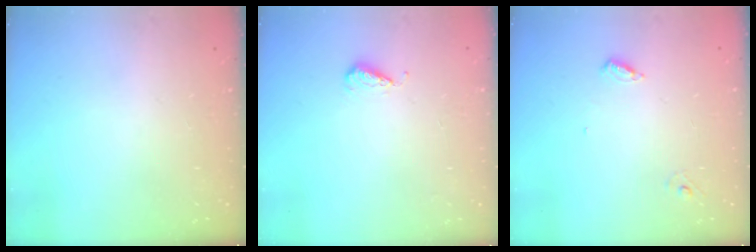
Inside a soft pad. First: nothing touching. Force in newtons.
{"total": 4.0, "press": 3.8, "slide": 1.2}
{"total": 4.6, "press": 4.6, "slide": 0.4}